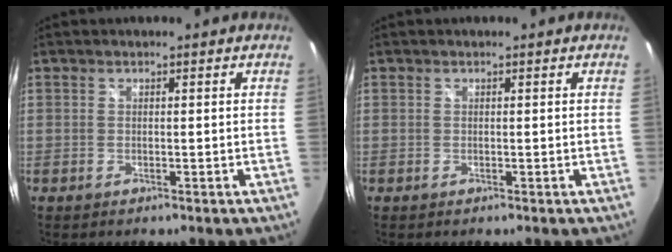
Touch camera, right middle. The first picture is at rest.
{"total": 0.0}